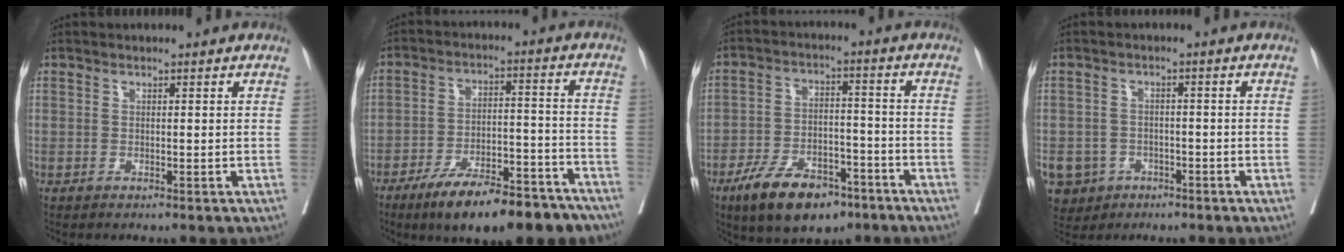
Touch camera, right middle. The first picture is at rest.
{"total": 17.1, "force": [-13.1, 4.8, 9.9], "torque": [-0.112, 0.025, -0.203]}
{"total": 11.9, "force": [-7.8, 5.4, 7.2], "torque": [-0.122, 0.002, -0.131]}
{"total": 6.5, "force": [-3.3, 5.4, 1.3], "torque": [-0.028, 0.007, -0.048]}